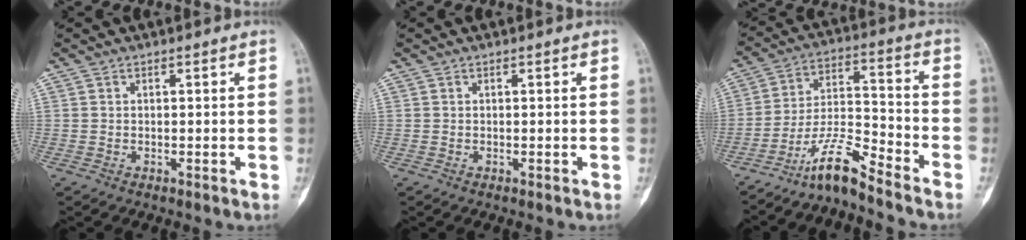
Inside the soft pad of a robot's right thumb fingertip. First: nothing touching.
{"total": 0.0}
{"total": 9.3, "force": [-7.9, 0.7, 4.9], "torque": [-0.098, 0.074, -0.151]}